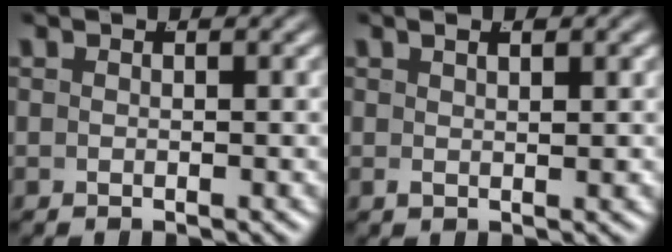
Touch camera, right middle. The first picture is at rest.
{"total": 1.4, "force": [0.7, 0.0, 1.2], "torque": [-0.009, 0.001, 0.015]}